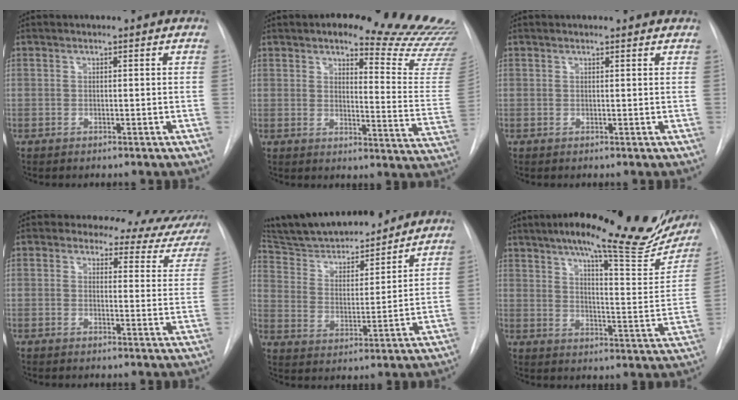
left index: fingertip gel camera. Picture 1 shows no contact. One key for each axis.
{"total": 20.0, "fx": 18.4, "fy": 2.4, "fz": 7.5, "tx": -0.073, "ty": -0.116, "tz": 0.196}
{"total": 1.6, "fx": 1.5, "fy": 0.4, "fz": 0.4, "tx": -0.014, "ty": 0.009, "tz": 0.014}
{"total": 12.7, "fx": 11.5, "fy": 4.7, "fz": 2.6, "tx": 0.004, "ty": -0.034, "tz": 0.097}
{"total": 18.8, "fx": 17.2, "fy": 3.6, "fz": 6.9, "tx": -0.112, "ty": 0.006, "tz": 0.278}
{"total": 25.5, "fx": 20.4, "fy": 4.9, "fz": 14.6, "tx": -0.206, "ty": -0.026, "tz": 0.254}